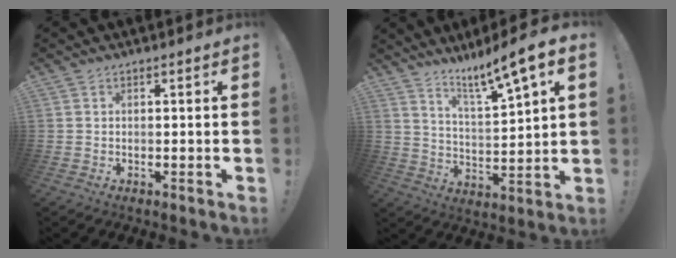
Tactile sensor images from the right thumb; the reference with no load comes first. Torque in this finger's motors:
{"motor_torque": [0.78, 0.90, 0.27, 0.21, 0.15]}